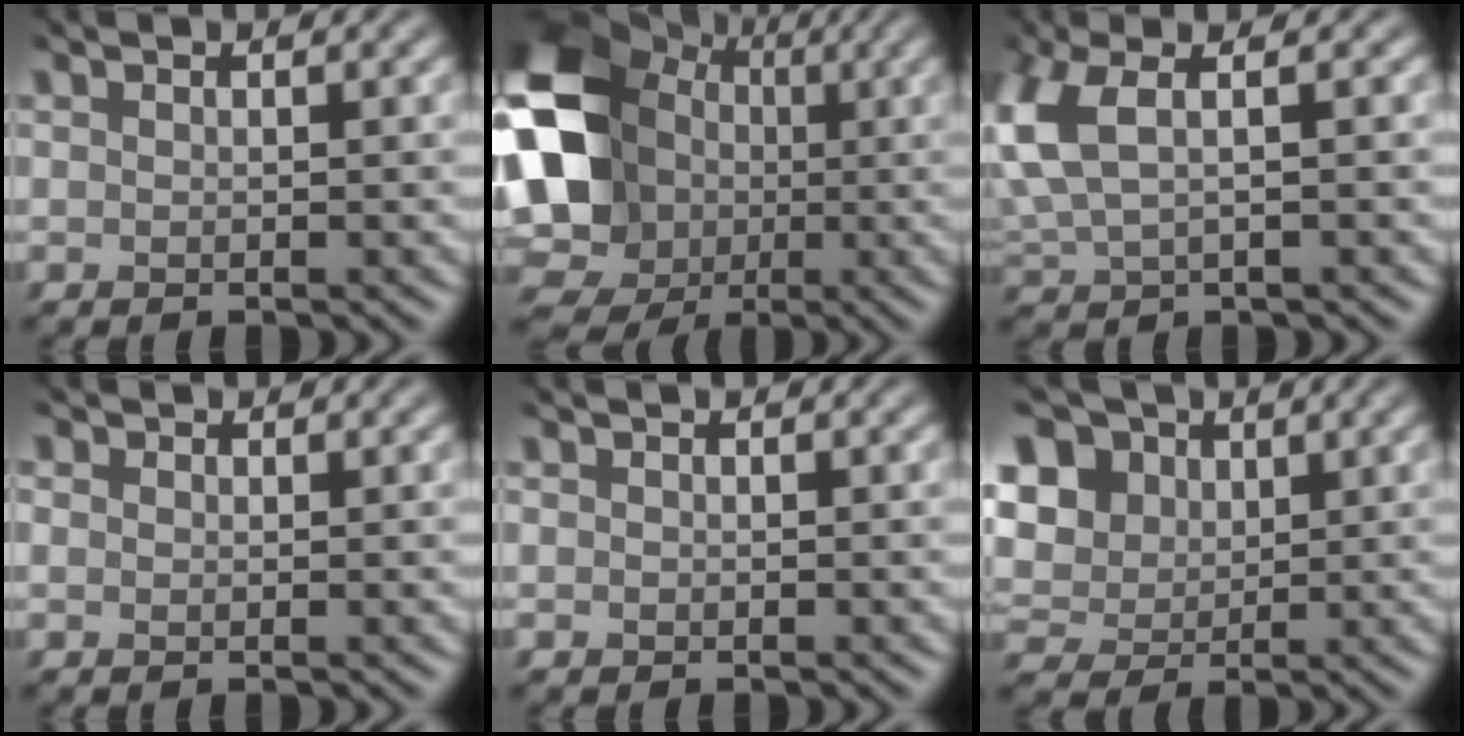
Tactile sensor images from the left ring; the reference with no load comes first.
{"total": 15.1, "force": [-0.1, 13.3, 7.3], "torque": [-0.162, -0.009, -0.011]}
{"total": 5.1, "force": [0.7, 2.3, 4.5], "torque": [-0.131, 0.011, 0.024]}
{"total": 0.6, "force": [-0.3, 0.3, -0.4], "torque": [-0.001, -0.003, 0.003]}
{"total": 0.6, "force": [-0.4, 0.0, -0.5], "torque": [-0.001, -0.001, 0.000]}
{"total": 8.0, "force": [3.2, 6.3, 3.7], "torque": [-0.105, 0.017, 0.052]}